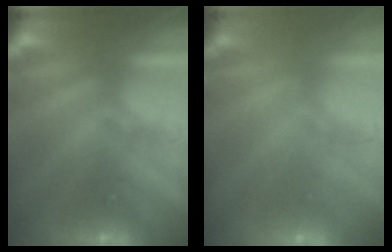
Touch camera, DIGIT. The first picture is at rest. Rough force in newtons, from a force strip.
{"total": 1.6}